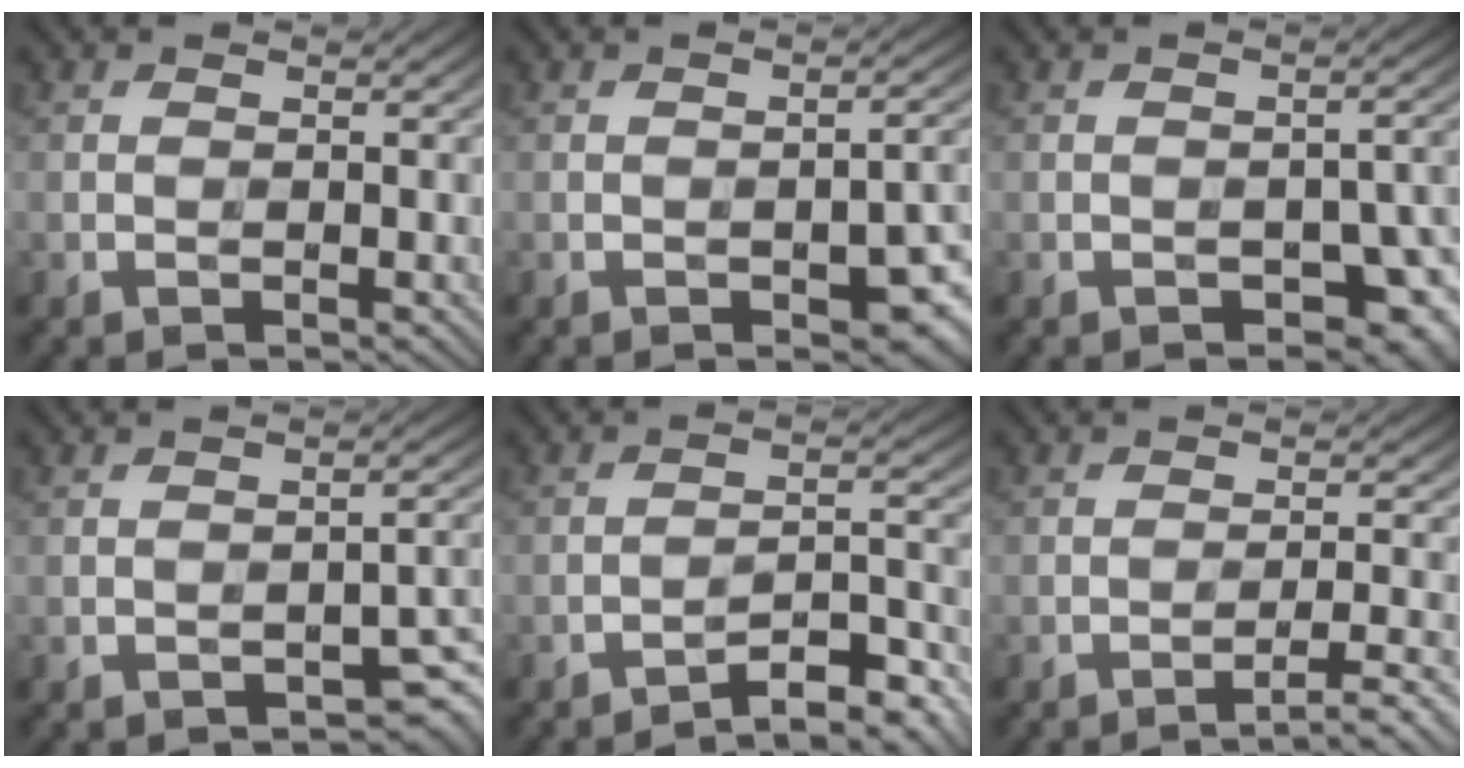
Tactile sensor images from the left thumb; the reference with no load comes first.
{"total": 6.9, "force": [-3.0, 2.8, 5.5], "torque": [-0.070, -0.003, -0.036]}
{"total": 6.3, "force": [-3.2, 3.1, 4.4], "torque": [-0.047, 0.000, -0.040]}
{"total": 4.0, "force": [-2.5, 1.5, 2.7], "torque": [-0.031, 0.005, -0.029]}
{"total": 7.6, "force": [-6.5, 1.1, 3.9], "torque": [-0.051, 0.018, -0.097]}
{"total": 3.9, "force": [-2.9, 0.3, 2.6], "torque": [-0.046, 0.015, -0.050]}